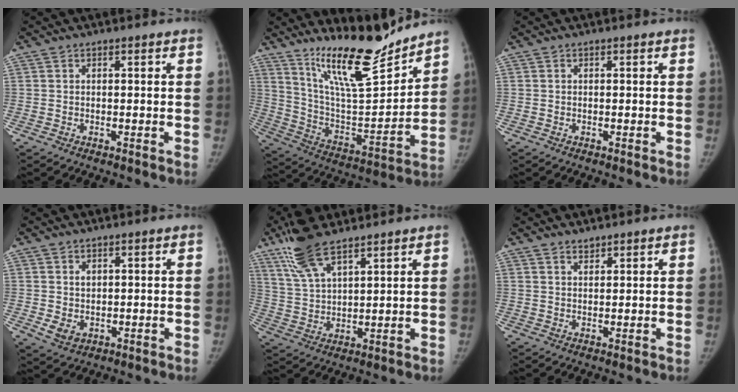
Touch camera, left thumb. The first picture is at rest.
{"total": 19.2, "force": [15.8, 3.8, 10.2], "torque": [-0.130, -0.112, 0.277]}
{"total": 0.0}
{"total": 4.1, "force": [0.4, 3.2, 2.4], "torque": [-0.031, -0.010, 0.020]}
{"total": 11.0, "force": [7.9, 3.5, 6.8], "torque": [-0.129, -0.026, 0.162]}
{"total": 1.7, "force": [1.5, 0.6, 0.4], "torque": [0.001, -0.011, 0.026]}